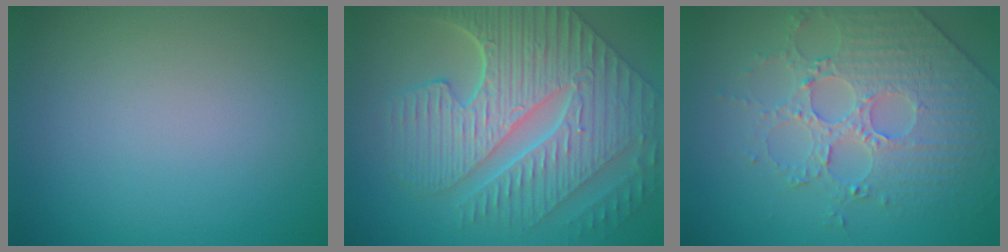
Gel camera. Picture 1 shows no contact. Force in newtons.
{"total": 10.4, "press": 7.3, "slide": 7.4}
{"total": 4.4, "press": 4.2, "slide": 1.4}